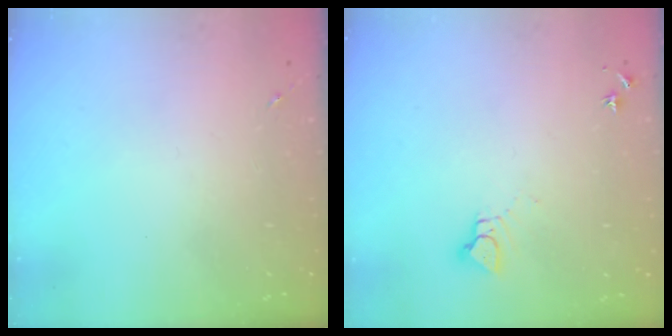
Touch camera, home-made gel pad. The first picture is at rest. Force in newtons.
{"total": 4.4, "press": 4.3, "slide": 0.4}